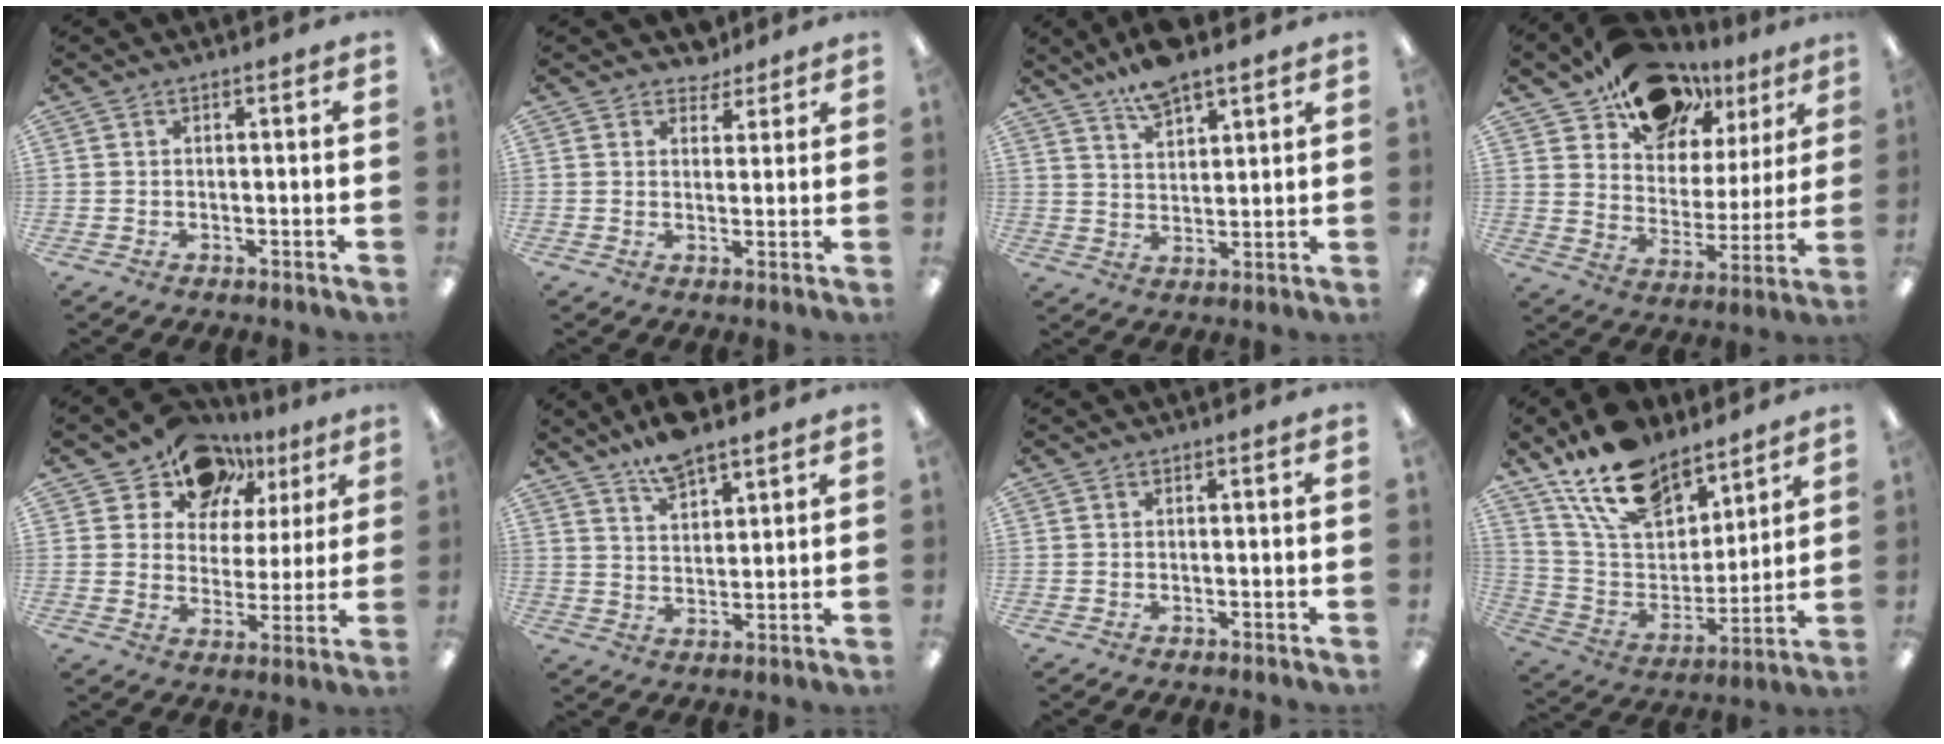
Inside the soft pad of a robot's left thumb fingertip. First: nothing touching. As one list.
[{"total": 4.1, "force": [3.5, 2.2, 0.3], "torque": [-0.001, -0.016, 0.062]}, {"total": 8.2, "force": [7.0, 2.4, 3.6], "torque": [-0.071, -0.031, 0.127]}, {"total": 14.1, "force": [11.0, 8.0, 3.6], "torque": [-0.062, -0.082, 0.206]}, {"total": 12.0, "force": [8.8, 7.9, 2.1], "torque": [-0.044, -0.067, 0.166]}, {"total": 8.0, "force": [6.9, 2.4, 3.2], "torque": [-0.056, -0.037, 0.125]}, {"total": 0.0}, {"total": 18.4, "force": [13.5, 9.7, 7.8], "torque": [-0.158, -0.075, 0.249]}]